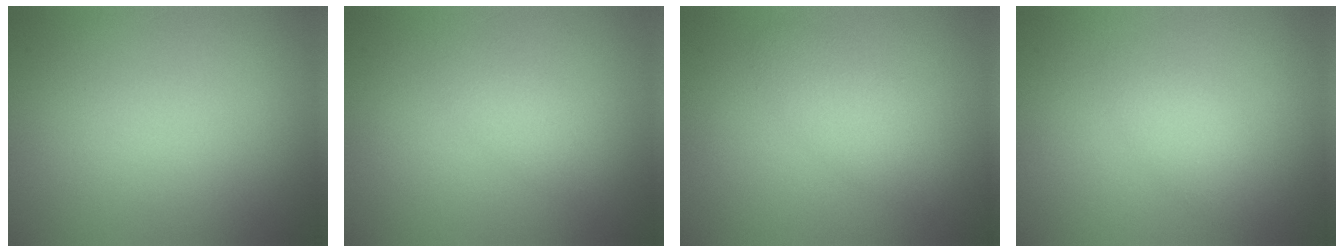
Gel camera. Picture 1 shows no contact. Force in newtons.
{"total": 1.9, "press": 1.9, "slide": 0.2}
{"total": 2.9, "press": 2.9, "slide": 0.1}
{"total": 1.9, "press": 1.9, "slide": 0.1}